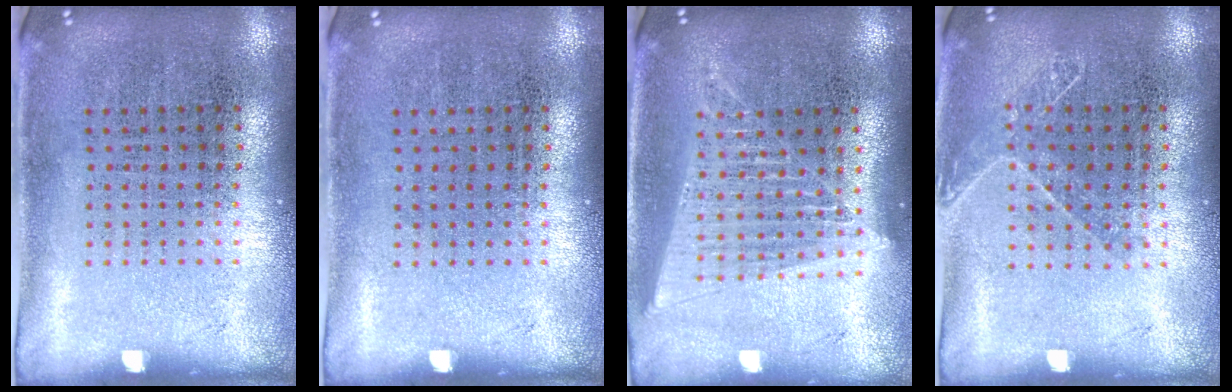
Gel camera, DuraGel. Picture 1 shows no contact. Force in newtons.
{"total": 0.0}
{"total": 1.6, "press": 1.4, "slide": 0.7}
{"total": 1.1, "press": 0.9, "slide": 0.5}